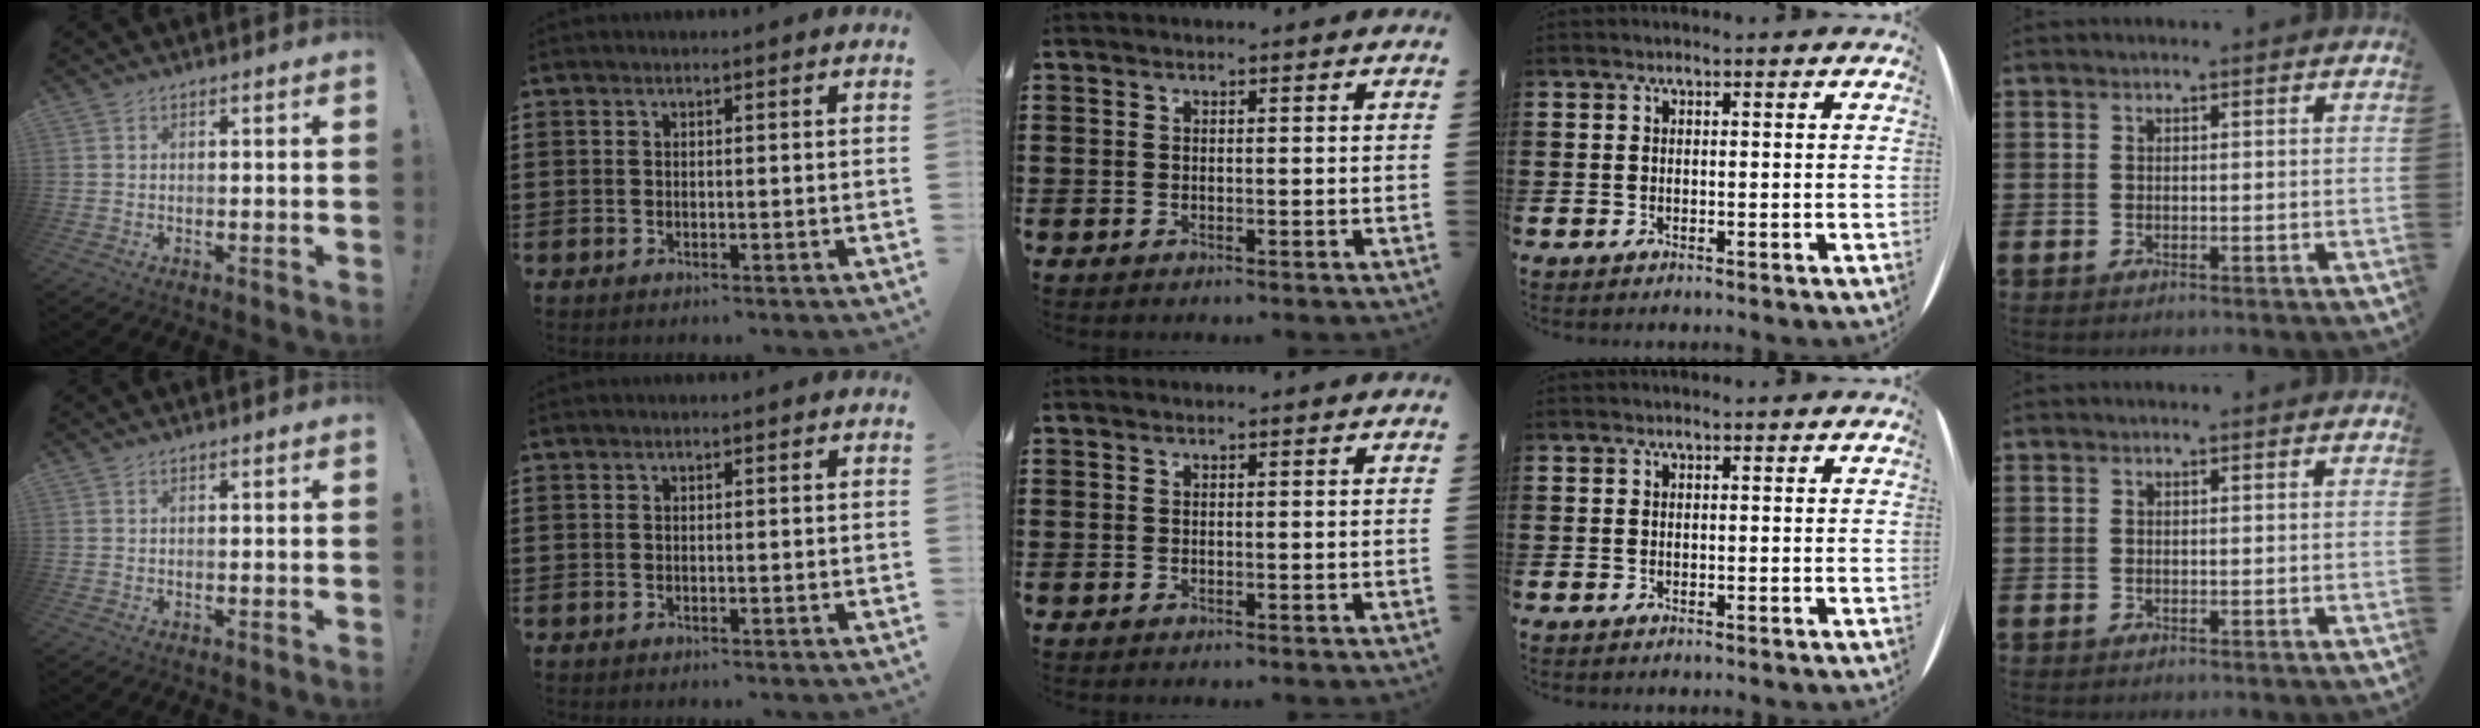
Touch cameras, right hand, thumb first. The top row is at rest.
{}